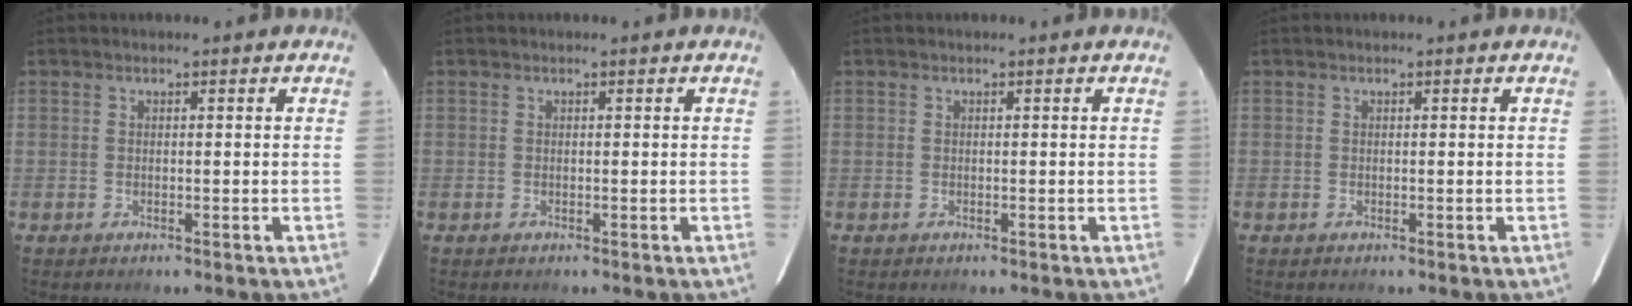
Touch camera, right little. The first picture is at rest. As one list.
[{"total": 0.0}, {"total": 0.0}, {"total": 0.0}]